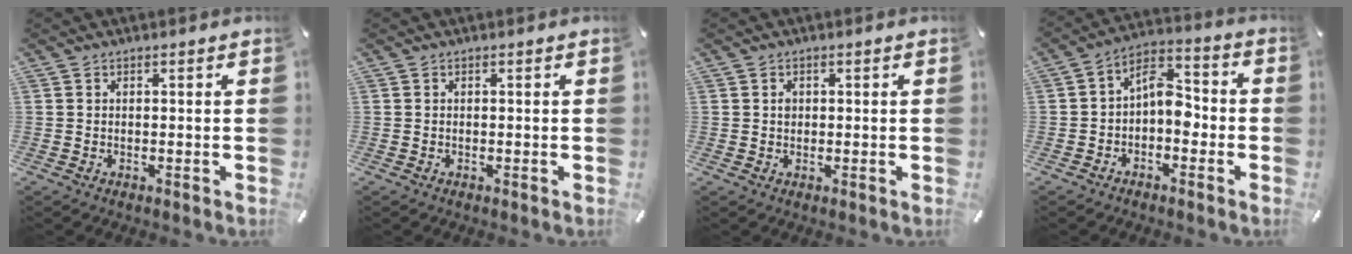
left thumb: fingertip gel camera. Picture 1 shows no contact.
{"total": 0.0}
{"total": 1.1, "force": [0.2, 1.0, 0.4], "torque": [-0.001, 0.000, 0.001]}
{"total": 7.4, "force": [-1.8, 5.0, 5.2], "torque": [-0.081, 0.009, -0.037]}